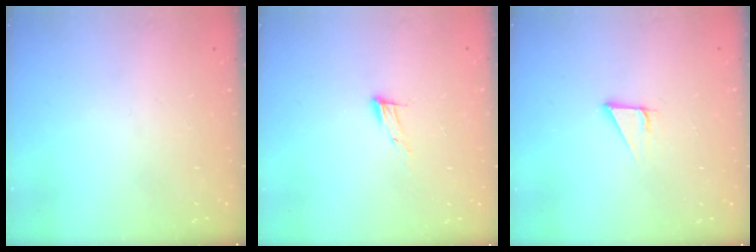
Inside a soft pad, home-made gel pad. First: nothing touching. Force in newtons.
{"total": 7.6, "press": 7.5, "slide": 1.1}
{"total": 2.8, "press": 2.8, "slide": 0.1}